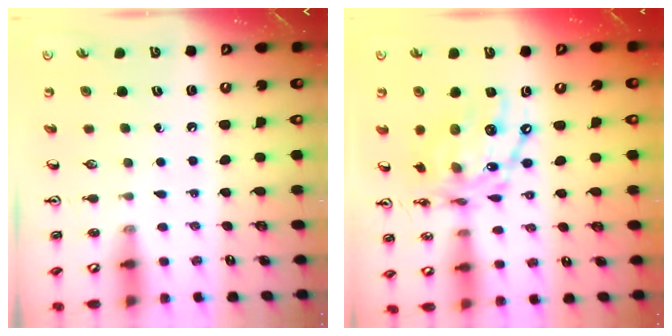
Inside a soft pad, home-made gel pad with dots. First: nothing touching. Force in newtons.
{"total": 17.3, "press": 17.2, "slide": 1.3}